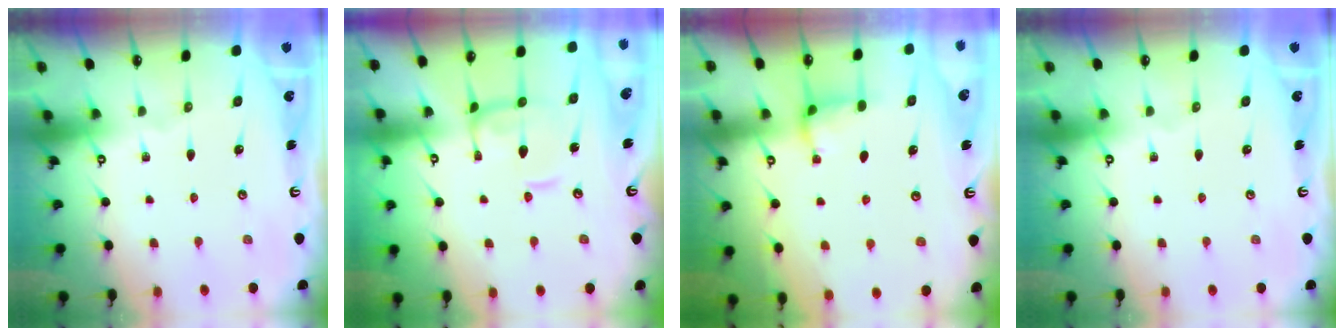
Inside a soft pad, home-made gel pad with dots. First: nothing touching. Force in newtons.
{"total": 2.8, "press": 2.7, "slide": 0.5}
{"total": 2.6, "press": 2.6, "slide": 0.4}
{"total": 0.0}